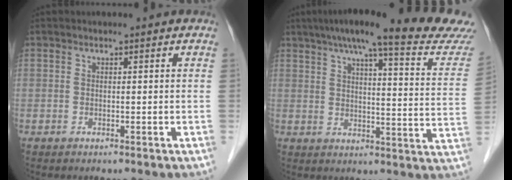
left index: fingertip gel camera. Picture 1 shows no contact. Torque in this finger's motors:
{"motor_torque": [0.99, -1.15, 0.38, 0.02]}